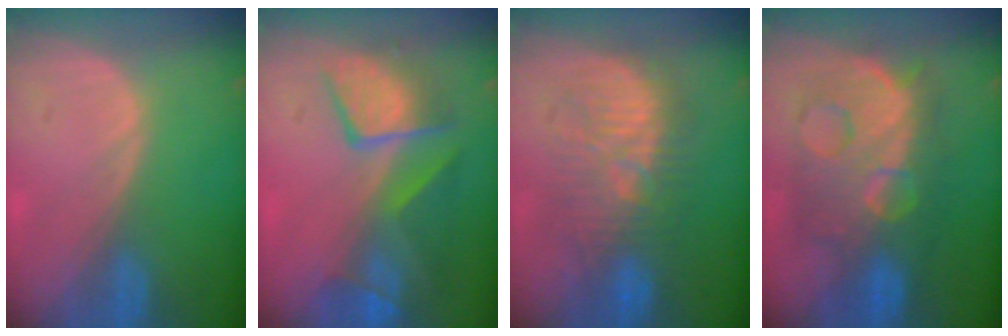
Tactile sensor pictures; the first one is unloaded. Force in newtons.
{"total": 10.1, "press": 8.7, "slide": 5.0}
{"total": 9.9, "press": 9.9, "slide": 0.3}
{"total": 12.4, "press": 12.3, "slide": 1.2}